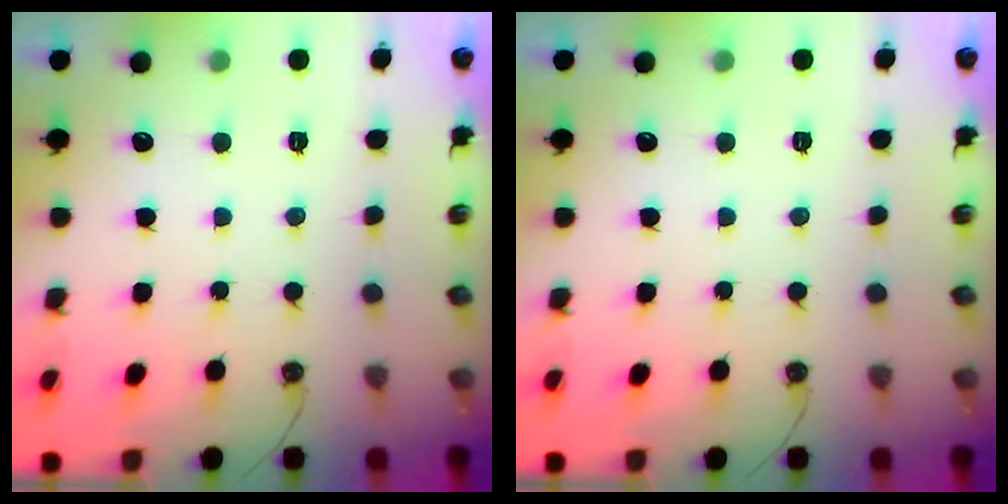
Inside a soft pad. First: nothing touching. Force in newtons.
{"total": 0.0}